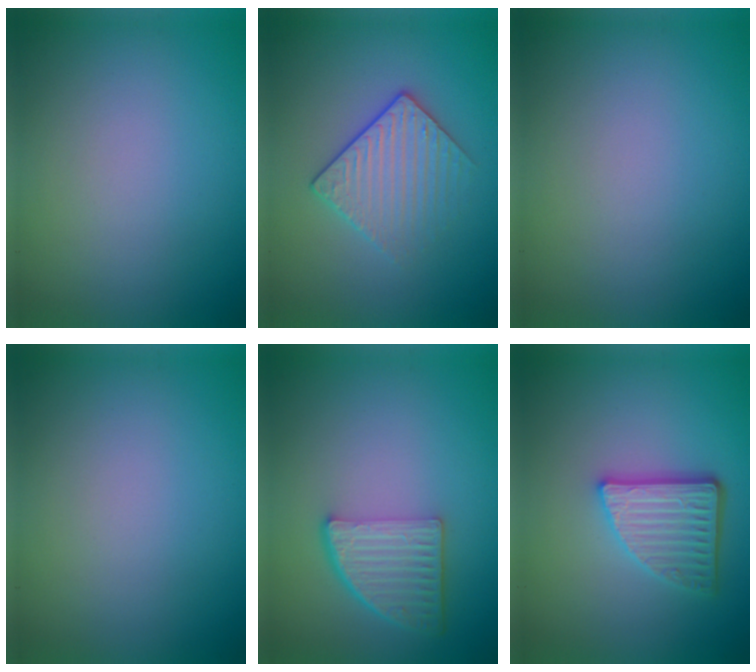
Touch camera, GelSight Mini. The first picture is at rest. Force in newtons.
{"total": 2.9, "press": 2.6, "slide": 1.2}
{"total": 0.0}
{"total": 0.0}
{"total": 4.5, "press": 3.3, "slide": 3.1}
{"total": 4.4, "press": 3.6, "slide": 2.5}